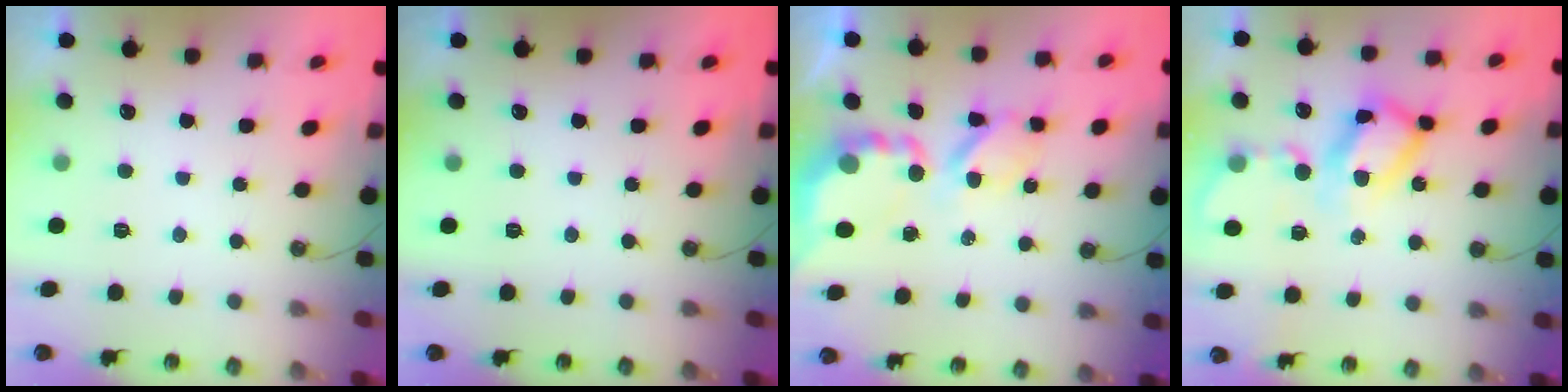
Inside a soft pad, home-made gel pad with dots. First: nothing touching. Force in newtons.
{"total": 0.0}
{"total": 7.7, "press": 7.7, "slide": 0.7}
{"total": 13.6, "press": 13.6, "slide": 1.2}